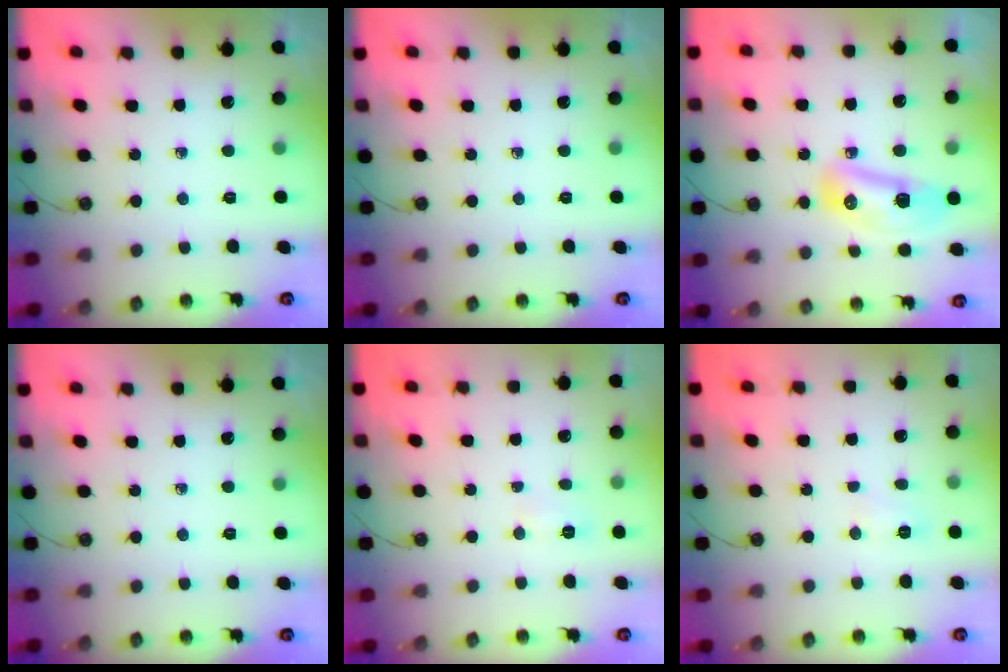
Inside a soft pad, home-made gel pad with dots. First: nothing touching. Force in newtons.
{"total": 0.0}
{"total": 17.0, "press": 13.5, "slide": 10.4}
{"total": 0.0}
{"total": 3.7, "press": 3.7, "slide": 0.6}
{"total": 5.1, "press": 5.0, "slide": 1.1}